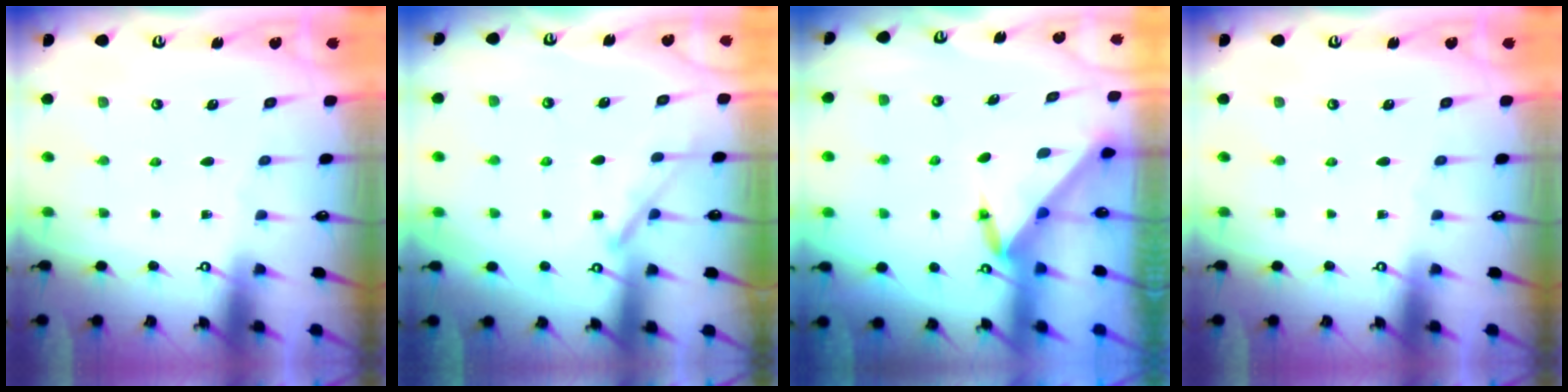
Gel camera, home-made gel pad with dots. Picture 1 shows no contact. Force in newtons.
{"total": 8.0, "press": 7.9, "slide": 0.7}
{"total": 3.2, "press": 3.2, "slide": 0.1}
{"total": 0.0}